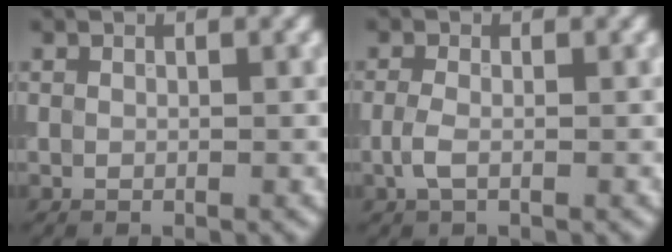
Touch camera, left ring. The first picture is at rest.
{"total": 1.5, "force": [-0.5, 0.6, 1.2], "torque": [-0.031, 0.000, -0.016]}